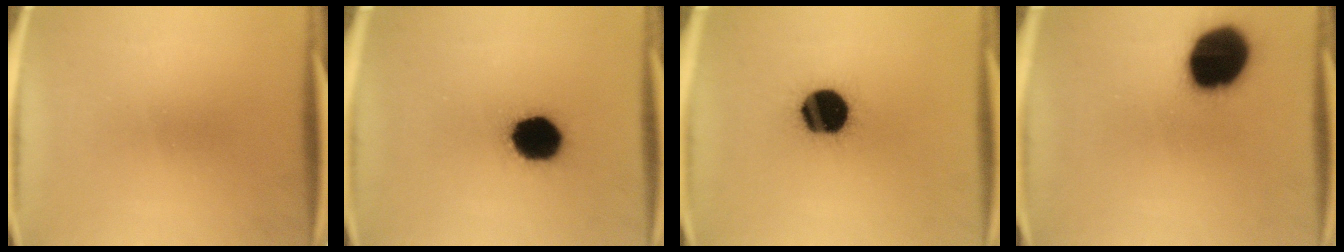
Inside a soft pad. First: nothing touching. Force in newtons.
{"total": 15.0}
{"total": 18.3}
{"total": 19.3}